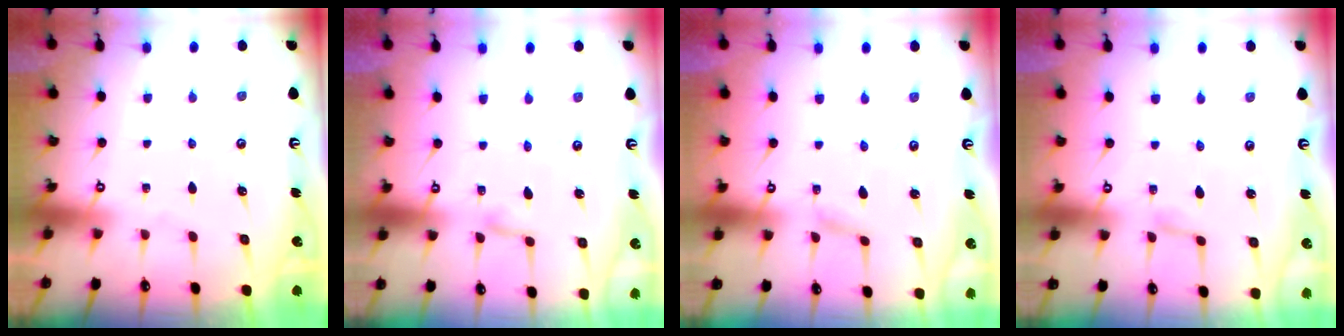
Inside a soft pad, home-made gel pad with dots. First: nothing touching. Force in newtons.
{"total": 2.6, "press": 2.6, "slide": 0.1}
{"total": 2.9, "press": 2.9, "slide": 0.1}
{"total": 1.6, "press": 1.6, "slide": 0.2}